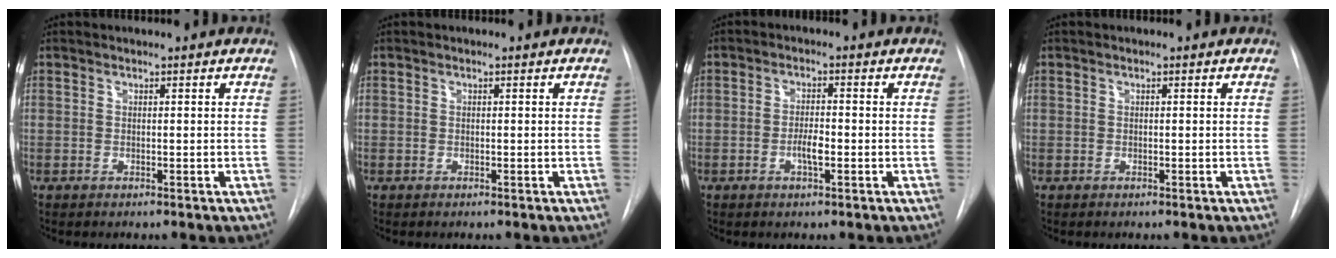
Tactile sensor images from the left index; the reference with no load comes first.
{"total": 0.0}
{"total": 3.0, "force": [-1.0, 0.7, 2.7], "torque": [-0.049, 0.002, -0.017]}
{"total": 0.0}